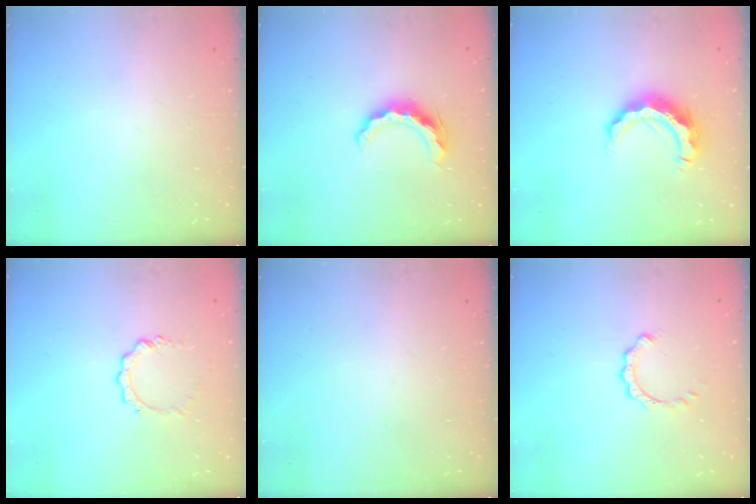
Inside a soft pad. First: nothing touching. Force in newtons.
{"total": 10.0, "press": 10.0, "slide": 1.3}
{"total": 10.5, "press": 10.5, "slide": 0.6}
{"total": 3.9, "press": 3.9, "slide": 0.4}
{"total": 0.0}
{"total": 3.9, "press": 3.9, "slide": 0.2}